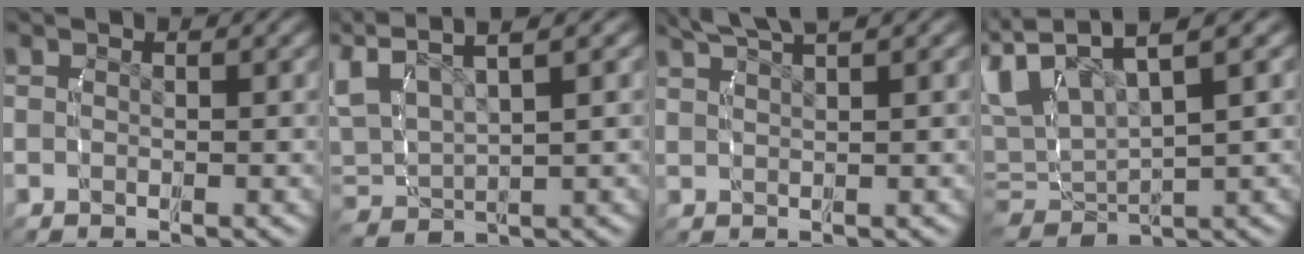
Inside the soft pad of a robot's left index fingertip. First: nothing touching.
{"total": 7.0, "force": [3.1, 4.6, 4.2], "torque": [-0.113, -0.002, 0.057]}
{"total": 4.0, "force": [3.6, -0.2, 1.9], "torque": [-0.026, 0.010, 0.064]}
{"total": 5.7, "force": [1.9, 3.6, 4.0], "torque": [-0.110, -0.027, 0.054]}